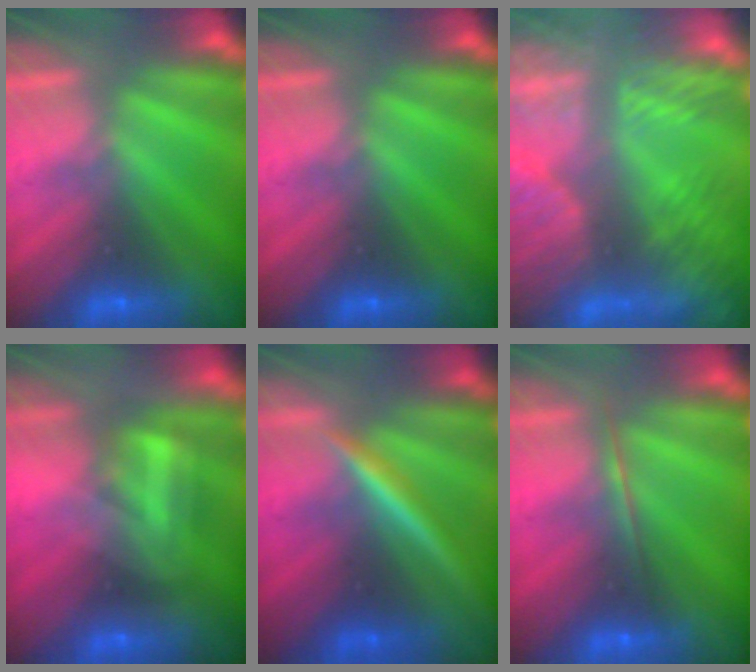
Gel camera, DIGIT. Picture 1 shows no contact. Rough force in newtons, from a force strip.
{"total": 0.0}
{"total": 6.9}
{"total": 4.6}
{"total": 4.8}
{"total": 1.6}